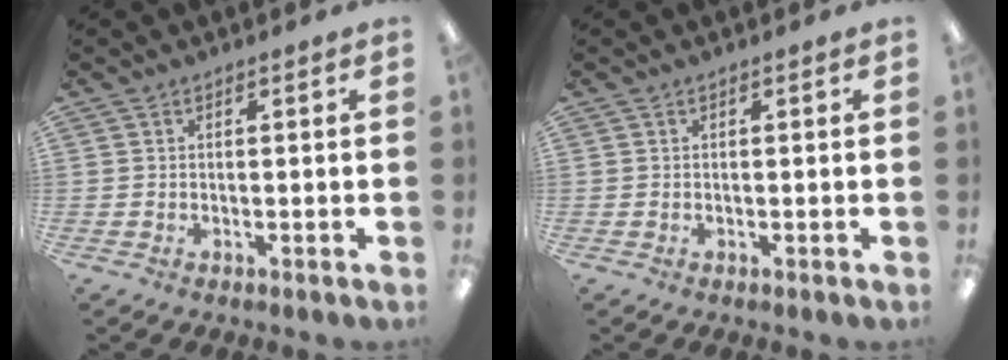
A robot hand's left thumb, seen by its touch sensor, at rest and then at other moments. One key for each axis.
{"total": 0.0}